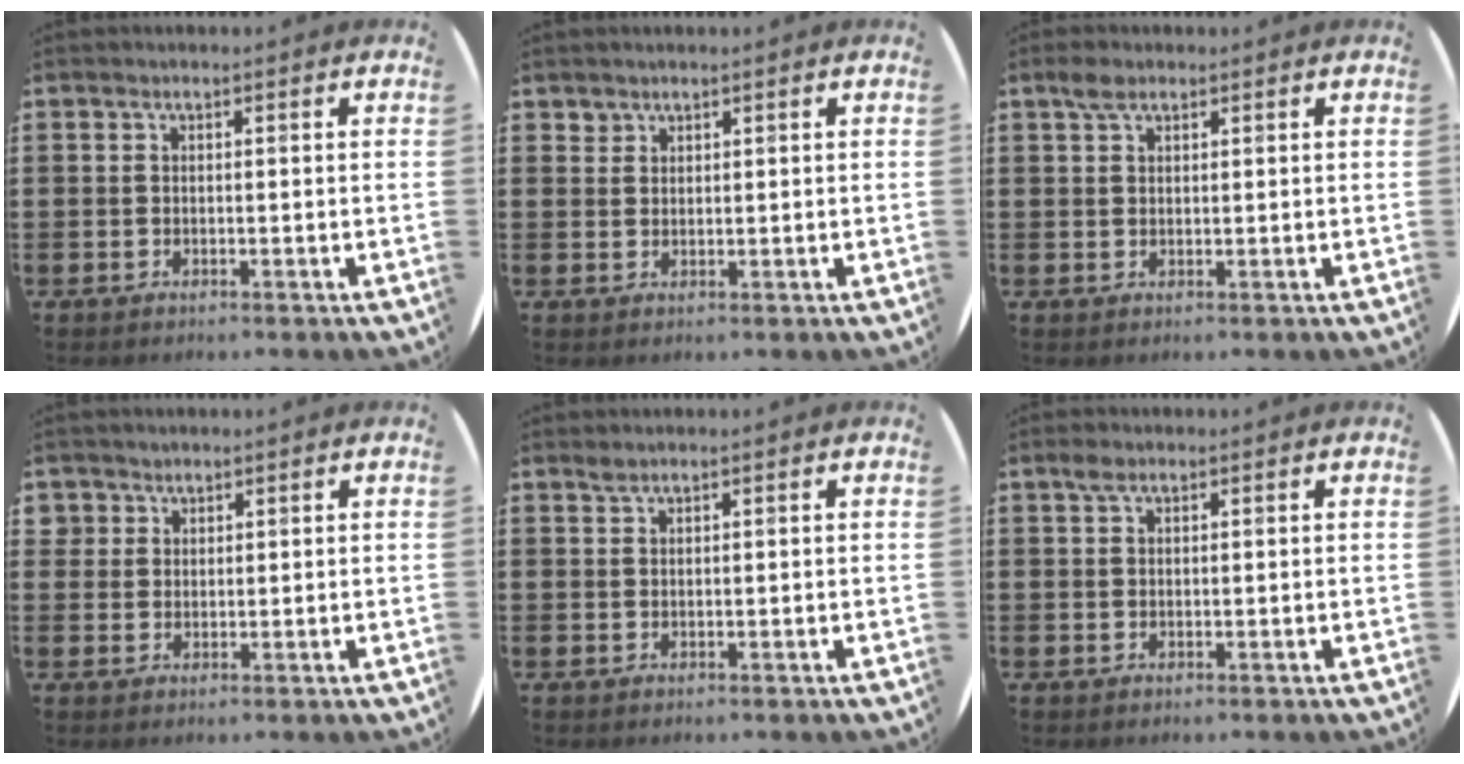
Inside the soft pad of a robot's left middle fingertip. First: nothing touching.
{"total": 1.4, "force": [1.3, 0.5, -0.2], "torque": [0.008, -0.003, 0.025]}
{"total": 2.2, "force": [1.5, 1.1, 1.1], "torque": [-0.016, 0.003, 0.026]}
{"total": 2.1, "force": [1.6, 1.5, 0.1], "torque": [0.000, 0.003, 0.029]}
{"total": 0.7, "force": [0.7, 0.0, 0.2], "torque": [-0.005, -0.001, 0.013]}
{"total": 1.3, "force": [0.8, 0.7, 0.8], "torque": [-0.010, 0.003, 0.012]}